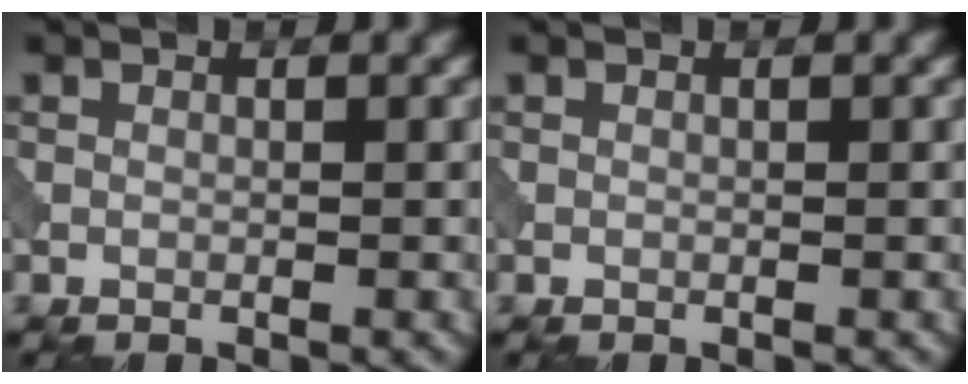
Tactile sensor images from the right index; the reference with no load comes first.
{"total": 0.0}